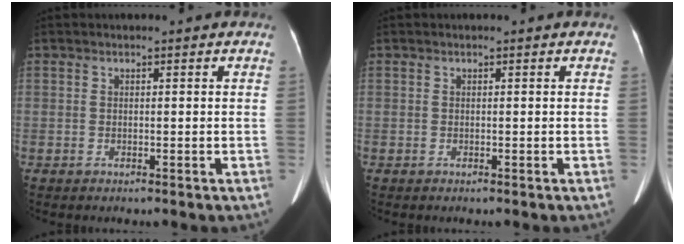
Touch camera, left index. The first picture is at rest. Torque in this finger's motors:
{"motor_torque": [0.12, 0.05, 0.01, 0.01]}